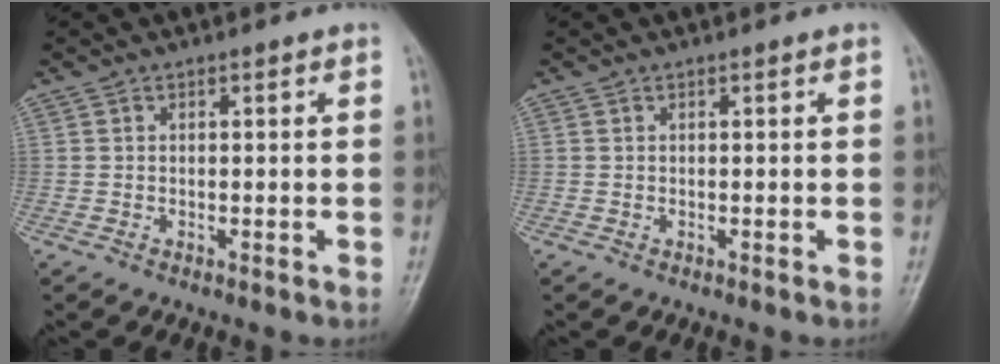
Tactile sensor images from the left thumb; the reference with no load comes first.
{"total": 0.0}